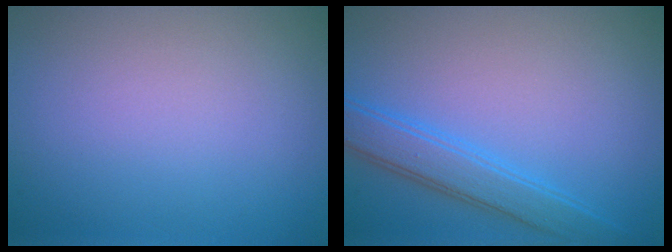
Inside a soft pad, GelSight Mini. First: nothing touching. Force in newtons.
{"total": 3.5, "press": 3.5, "slide": 0.2}